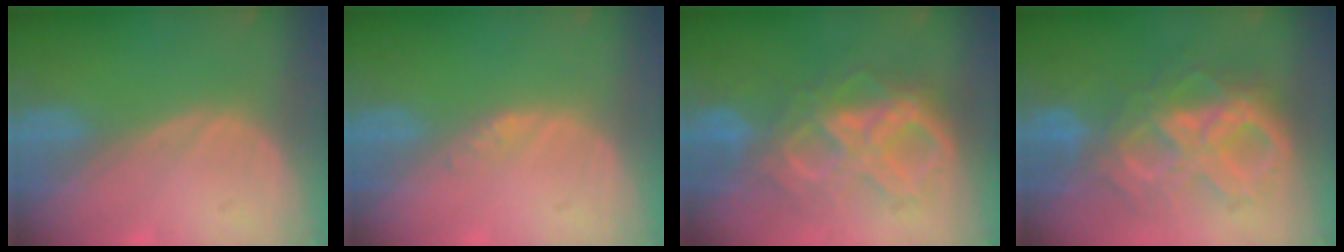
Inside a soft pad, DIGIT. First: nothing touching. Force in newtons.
{"total": 1.1, "press": 1.1, "slide": 0.1}
{"total": 10.0, "press": 9.9, "slide": 1.0}
{"total": 10.7, "press": 10.6, "slide": 1.1}